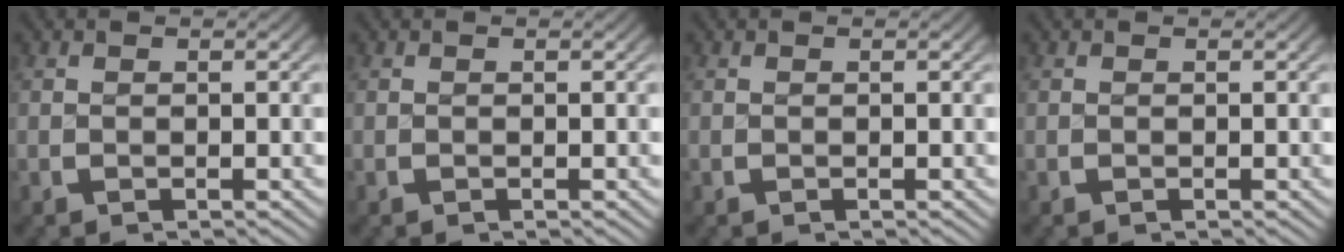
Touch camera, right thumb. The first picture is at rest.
{"total": 0.0}
{"total": 0.0}
{"total": 0.0}